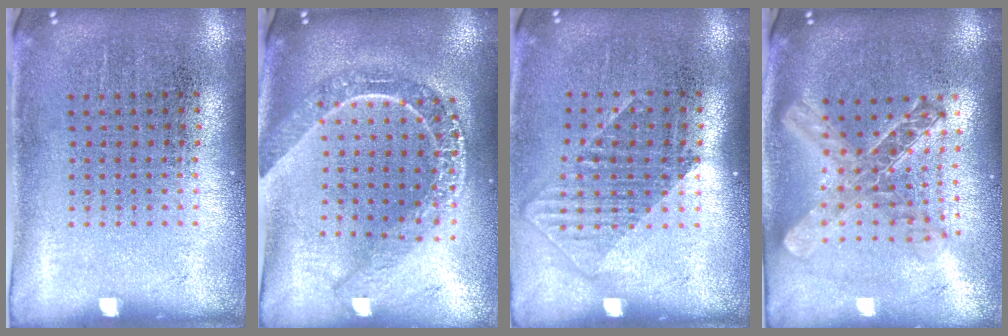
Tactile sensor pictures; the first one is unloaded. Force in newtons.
{"total": 2.1, "press": 1.9, "slide": 1.0}
{"total": 1.3, "press": 0.9, "slide": 0.9}
{"total": 2.1, "press": 1.8, "slide": 1.1}